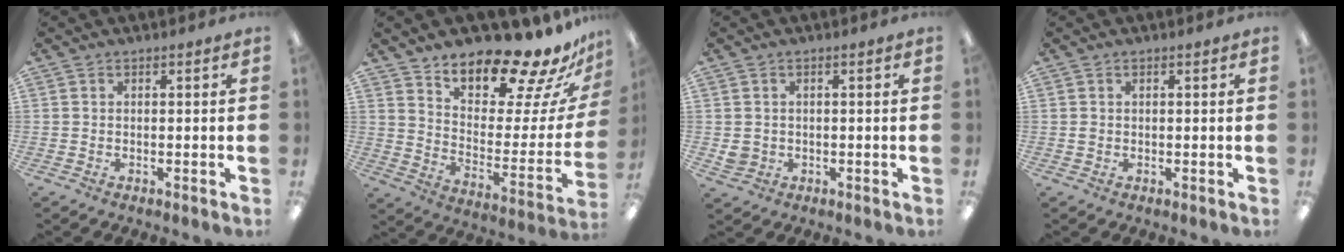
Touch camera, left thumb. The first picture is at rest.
{"total": 16.8, "force": [15.3, 3.6, 5.9], "torque": [-0.088, -0.133, 0.253]}
{"total": 2.6, "force": [0.3, 2.4, 0.8], "torque": [-0.010, 0.001, 0.002]}
{"total": 0.8, "force": [0.2, 0.6, 0.5], "torque": [-0.010, 0.004, 0.001]}